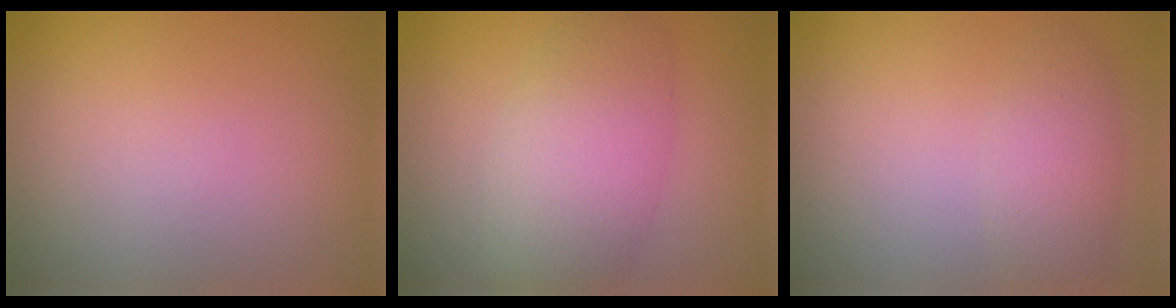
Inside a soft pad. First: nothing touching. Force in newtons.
{"total": 6.0, "press": 6.0, "slide": 0.3}
{"total": 2.7, "press": 2.7, "slide": 0.2}